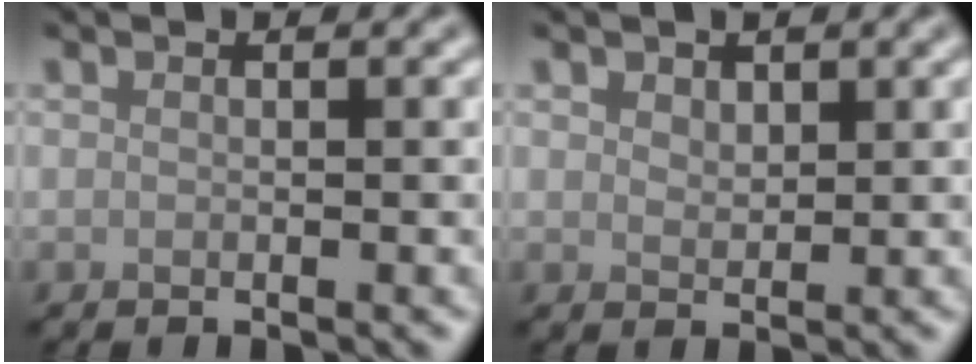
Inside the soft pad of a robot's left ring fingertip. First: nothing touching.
{"total": 1.3, "force": [0.9, 0.8, 0.5], "torque": [-0.010, -0.002, 0.017]}